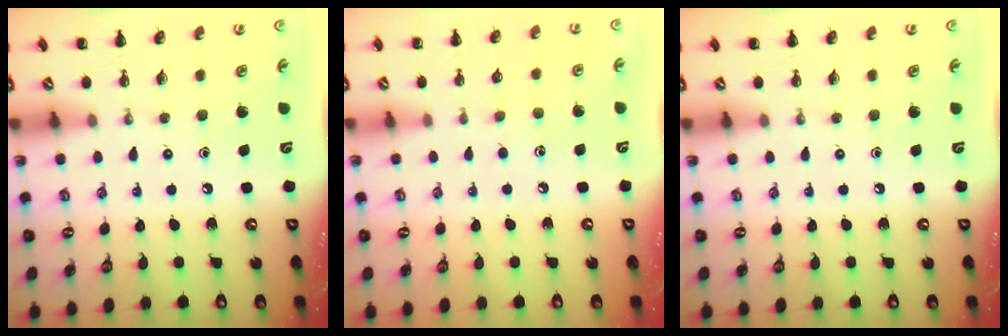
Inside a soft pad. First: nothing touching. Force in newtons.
{"total": 3.2, "press": 3.1, "slide": 0.9}
{"total": 0.0}